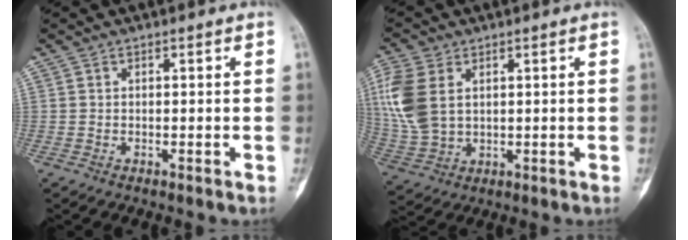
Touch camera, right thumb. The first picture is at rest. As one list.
[{"total": 13.1, "force": [3.5, 8.6, 9.3], "torque": [-0.224, -0.004, 0.079]}]